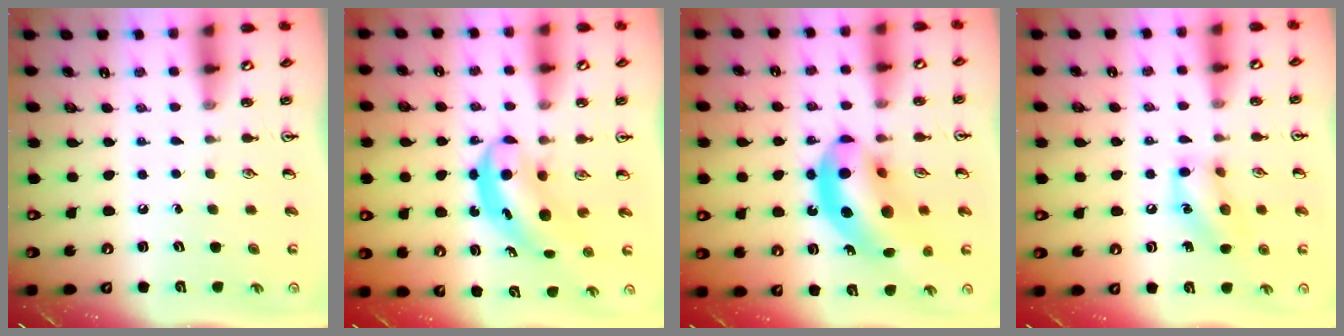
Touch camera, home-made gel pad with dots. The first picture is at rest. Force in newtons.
{"total": 4.8, "press": 4.8, "slide": 0.3}
{"total": 15.7, "press": 15.1, "slide": 4.5}
{"total": 10.8, "press": 10.7, "slide": 1.5}